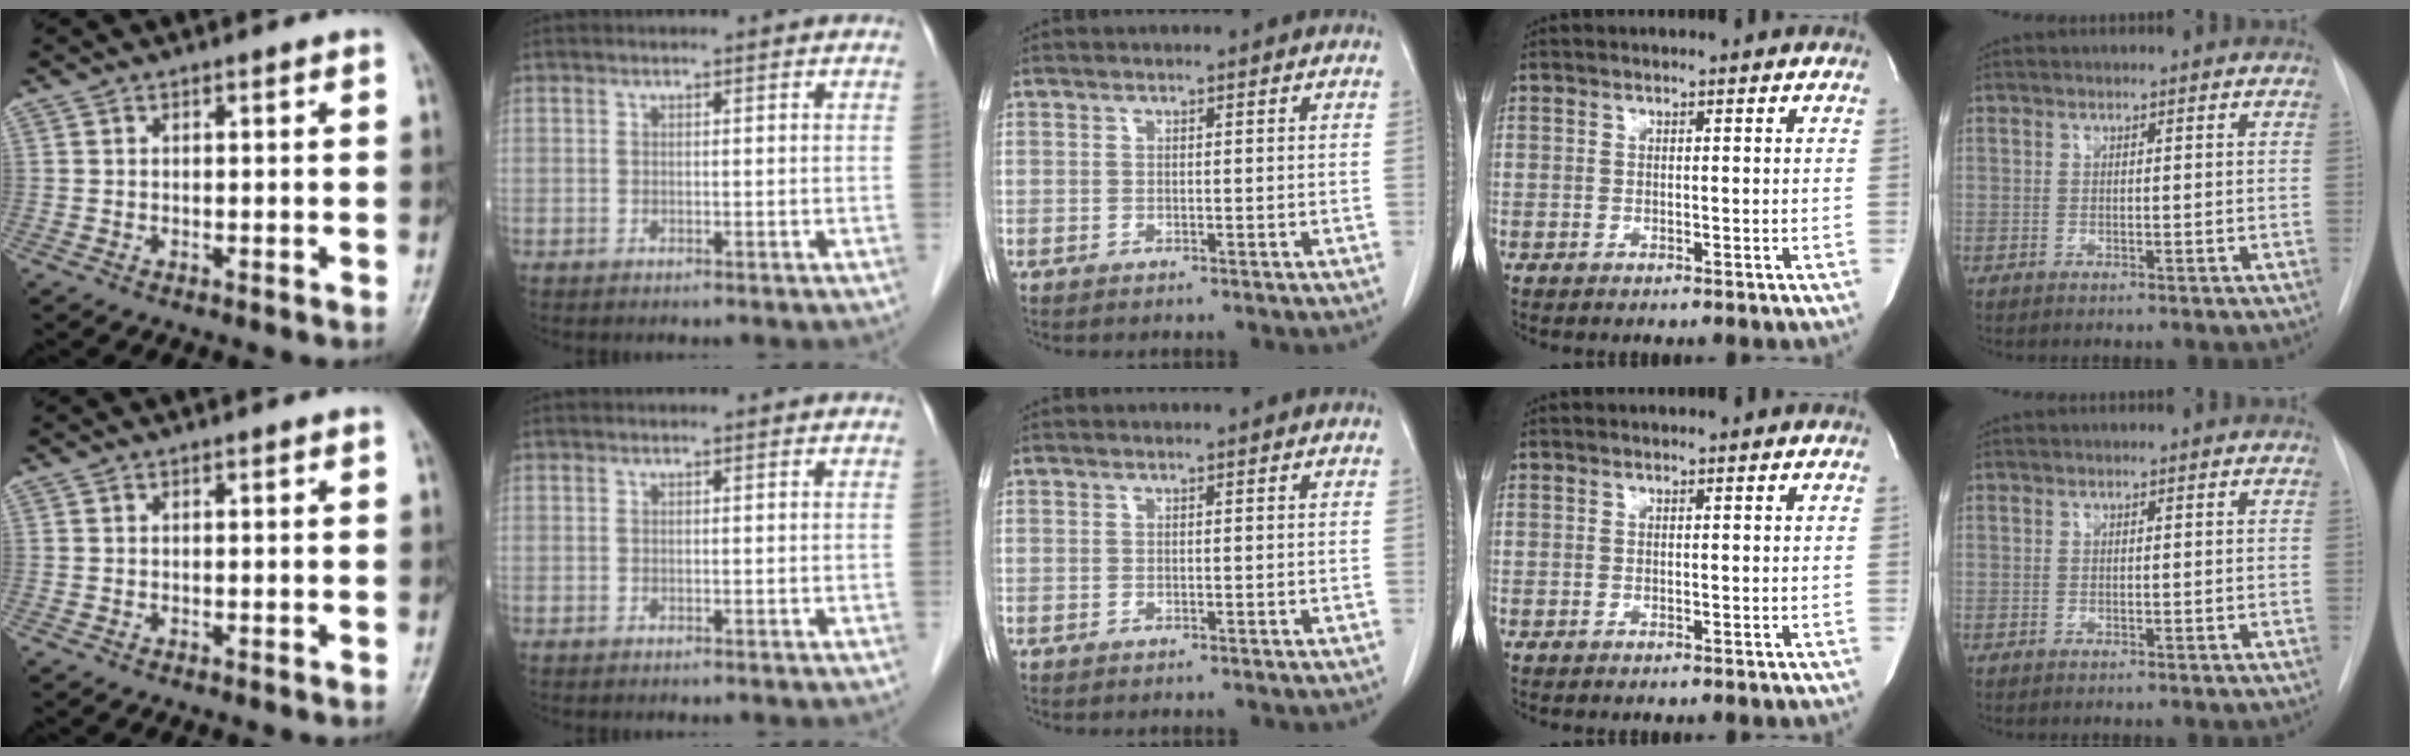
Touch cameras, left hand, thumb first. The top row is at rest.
{}